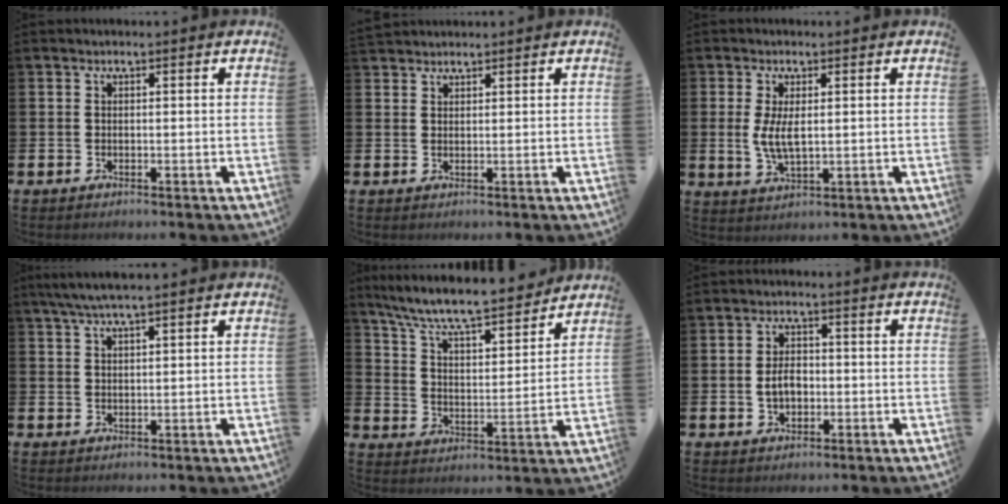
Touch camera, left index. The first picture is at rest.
{"total": 1.8, "force": [1.7, 0.5, -0.1], "torque": [0.000, 0.000, 0.034]}
{"total": 4.2, "force": [0.8, 1.7, 3.8], "torque": [-0.064, 0.000, 0.010]}
{"total": 3.9, "force": [3.2, 0.3, 2.3], "torque": [-0.049, -0.001, 0.058]}
{"total": 8.9, "force": [8.3, 1.1, 3.0], "torque": [-0.083, -0.066, 0.139]}
{"total": 3.3, "force": [-0.4, 2.3, 2.4], "torque": [-0.035, 0.002, -0.012]}